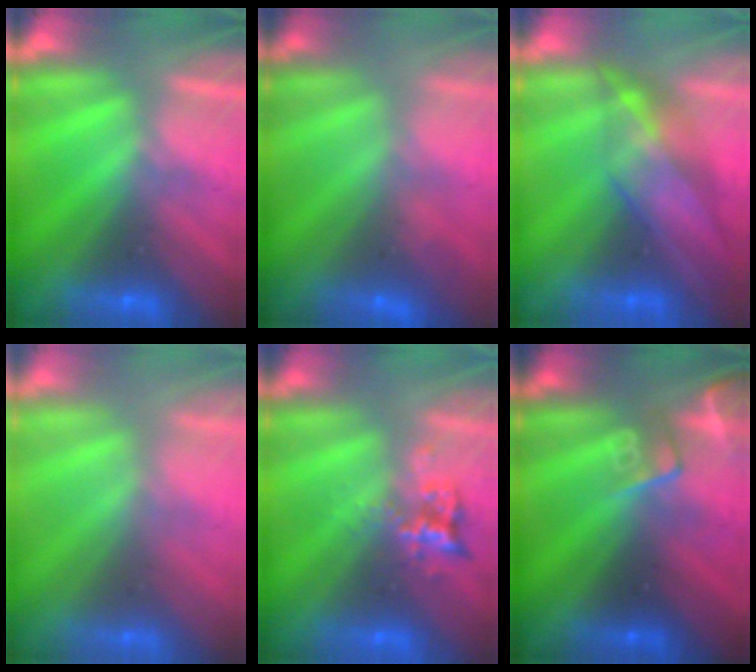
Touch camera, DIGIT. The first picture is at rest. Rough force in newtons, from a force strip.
{"total": 2.8}
{"total": 4.4}
{"total": 3.0}
{"total": 2.4}
{"total": 2.5}